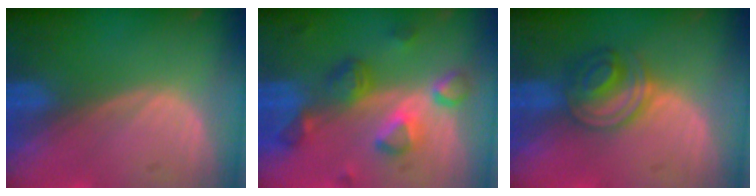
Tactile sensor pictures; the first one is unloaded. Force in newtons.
{"total": 8.0, "press": 7.2, "slide": 3.5}
{"total": 6.0, "press": 5.4, "slide": 2.6}